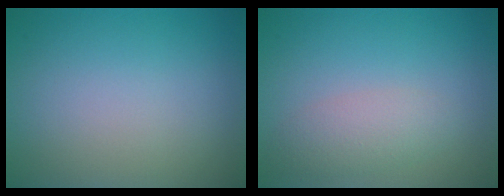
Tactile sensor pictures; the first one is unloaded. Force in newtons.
{"total": 2.5, "press": 2.5, "slide": 0.2}